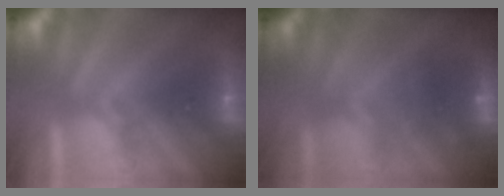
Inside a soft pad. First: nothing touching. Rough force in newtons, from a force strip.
{"total": 4.9}